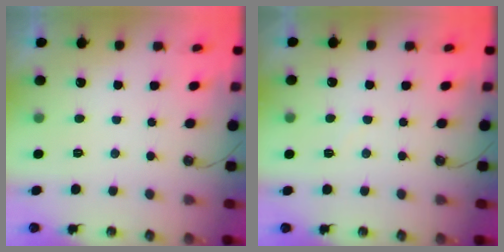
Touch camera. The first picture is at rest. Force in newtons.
{"total": 2.9, "press": 2.9, "slide": 0.4}